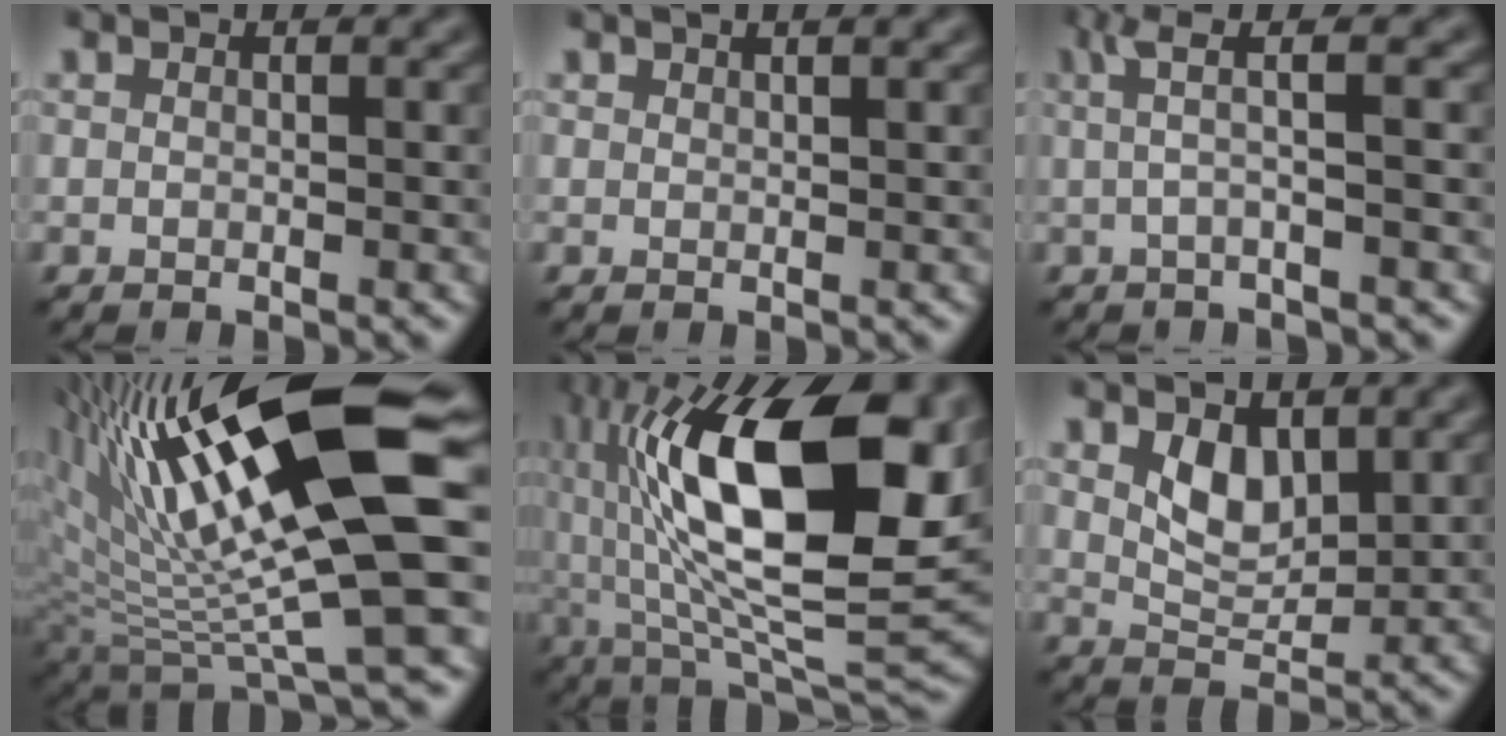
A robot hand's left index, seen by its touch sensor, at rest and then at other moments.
{"total": 0.9, "force": [0.8, 0.2, 0.5], "torque": [-0.005, 0.000, 0.013]}
{"total": 3.1, "force": [0.5, 0.4, 3.0], "torque": [-0.053, 0.008, 0.009]}
{"total": 16.4, "force": [4.6, 4.0, 15.3], "torque": [-0.264, -0.001, 0.082]}
{"total": 17.5, "force": [3.5, 6.7, 15.8], "torque": [-0.269, 0.012, 0.047]}
{"total": 3.2, "force": [1.5, 1.8, 2.2], "torque": [-0.043, -0.009, 0.033]}